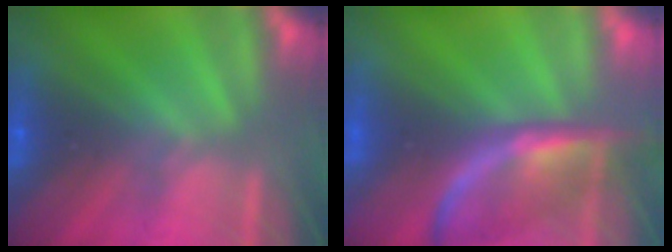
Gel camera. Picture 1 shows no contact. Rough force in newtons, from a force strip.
{"total": 2.4}